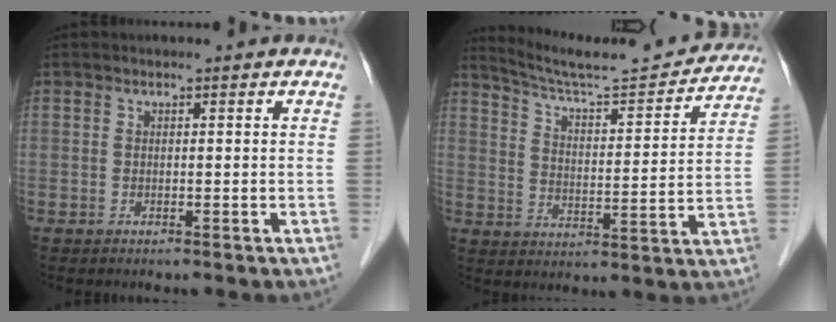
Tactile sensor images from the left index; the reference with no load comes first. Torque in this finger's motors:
{"motor_torque": [0.47, -0.74, -0.02, -0.01]}